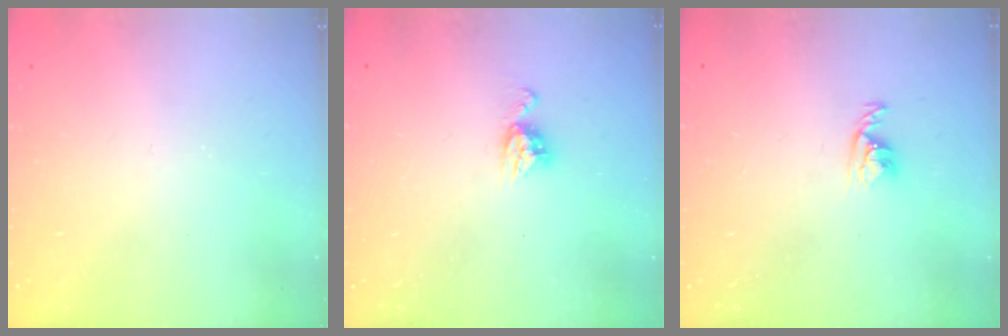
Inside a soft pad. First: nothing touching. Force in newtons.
{"total": 6.0, "press": 6.0, "slide": 0.4}
{"total": 3.3, "press": 3.3, "slide": 0.5}